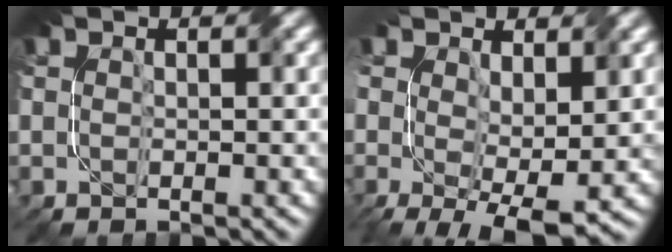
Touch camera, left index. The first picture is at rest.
{"total": 7.0, "force": [-0.3, 3.5, 6.1], "torque": [-0.121, -0.011, 0.001]}